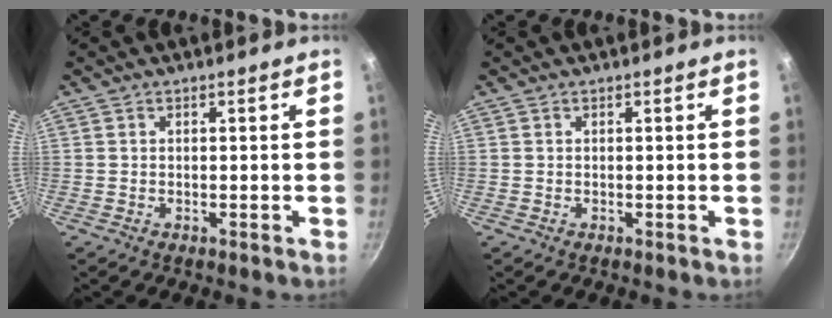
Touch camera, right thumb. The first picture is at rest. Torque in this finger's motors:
{"motor_torque": [-0.02, -0.02, 0.02, -0.01, 0.00]}